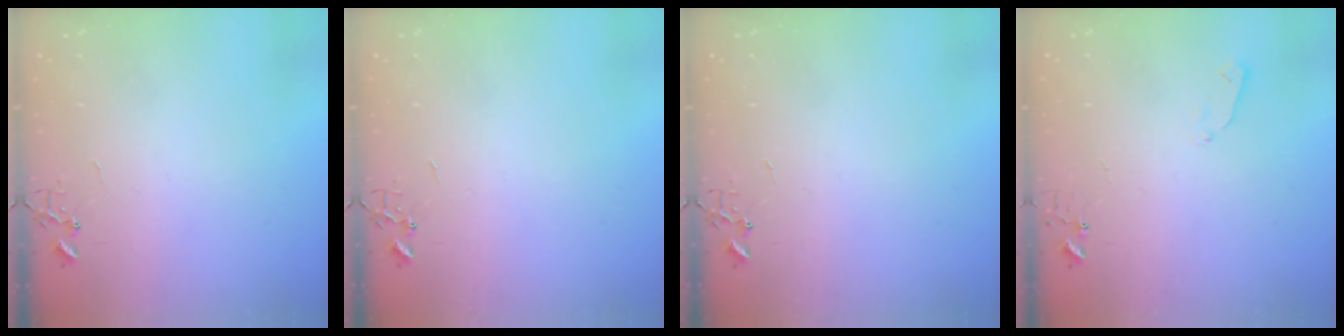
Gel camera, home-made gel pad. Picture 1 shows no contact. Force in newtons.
{"total": 0.0}
{"total": 0.0}
{"total": 3.3, "press": 3.2, "slide": 0.6}